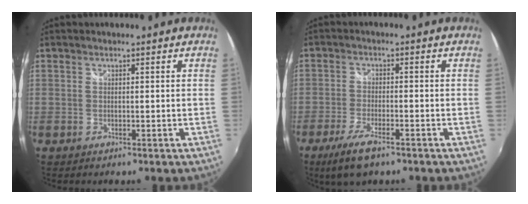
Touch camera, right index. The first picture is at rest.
{"total": 7.6, "force": [-5.0, 2.2, 5.2], "torque": [-0.129, -0.019, -0.095]}